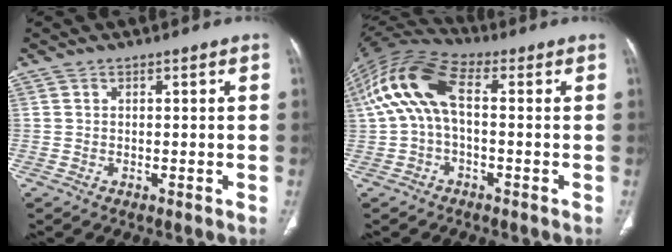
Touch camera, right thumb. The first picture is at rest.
{"total": 13.4, "force": [0.9, 6.8, 11.5], "torque": [-0.244, 0.042, 0.008]}